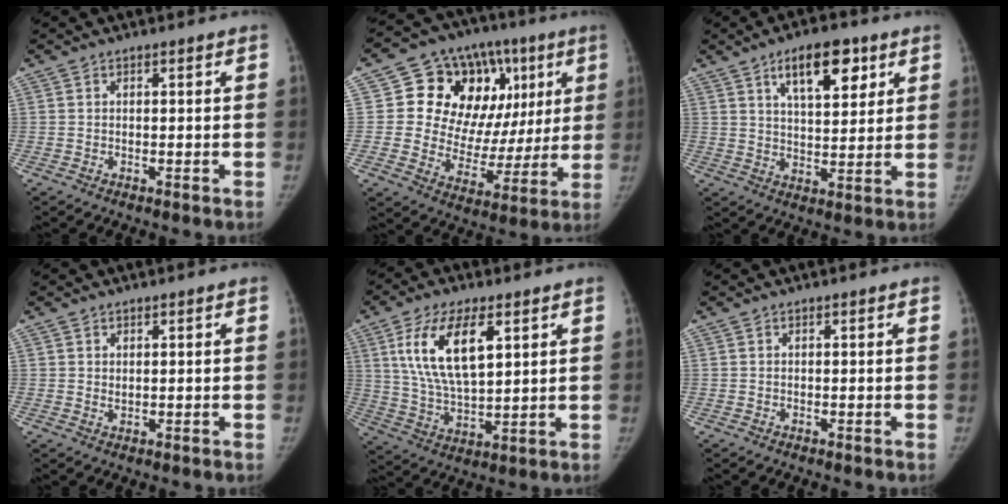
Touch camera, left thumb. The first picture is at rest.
{"total": 21.8, "force": [6.4, 15.9, 13.4], "torque": [-0.119, 0.022, 0.106]}
{"total": 11.2, "force": [5.8, 5.0, 8.2], "torque": [-0.100, -0.026, 0.093]}
{"total": 1.0, "force": [0.5, 0.8, 0.4], "torque": [0.001, -0.004, 0.009]}
{"total": 14.5, "force": [5.5, 6.5, 11.8], "torque": [-0.213, -0.019, 0.111]}
{"total": 0.0}